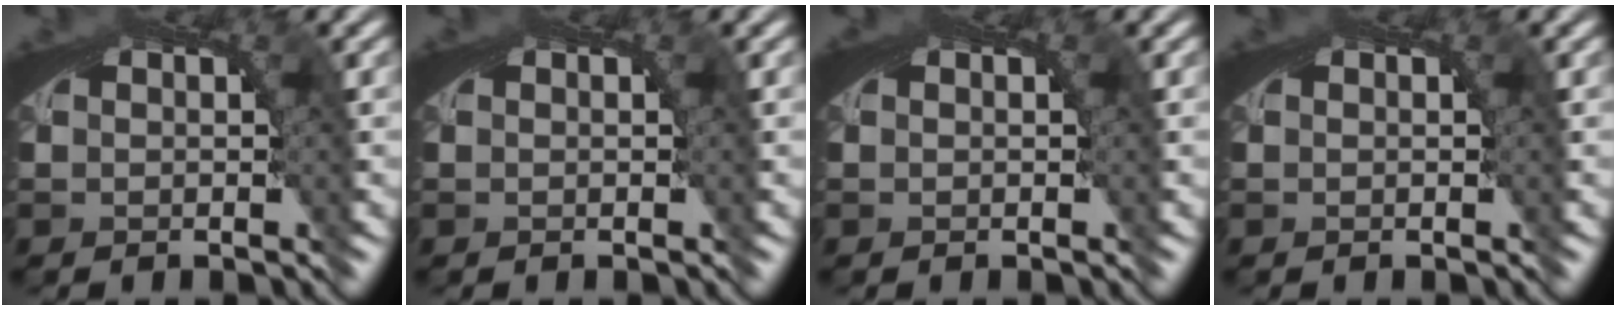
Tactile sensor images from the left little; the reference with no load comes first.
{"total": 0.0}
{"total": 0.7, "force": [0.2, 0.1, 0.6], "torque": [-0.007, 0.003, 0.003]}
{"total": 0.0}